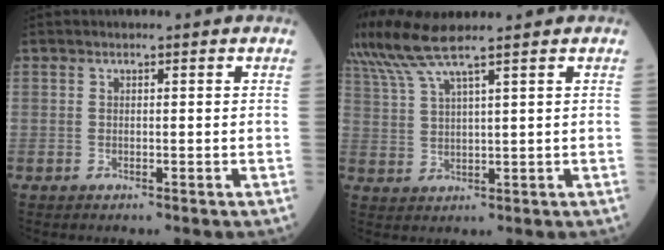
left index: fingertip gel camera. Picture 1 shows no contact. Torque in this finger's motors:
{"motor_torque": [1.07, -1.07, 0.32, 0.21]}